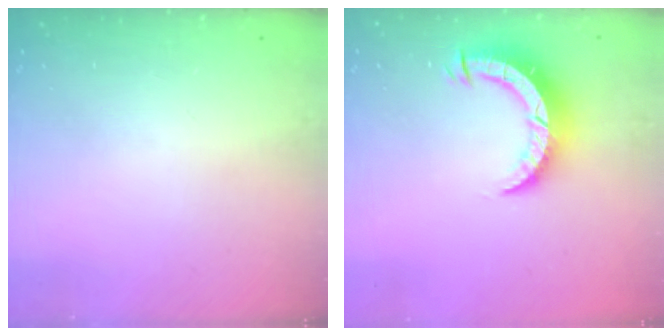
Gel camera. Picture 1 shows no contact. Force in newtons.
{"total": 7.9, "press": 7.8, "slide": 0.6}